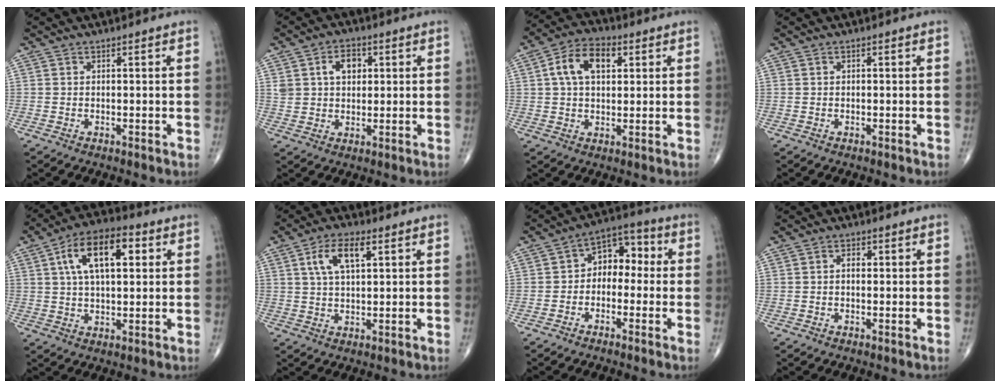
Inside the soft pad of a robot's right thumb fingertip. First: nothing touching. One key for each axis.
{"total": 7.0, "fx": 2.3, "fy": 4.9, "fz": 4.4, "tx": -0.047, "ty": 0.000, "tz": 0.038}
{"total": 9.8, "fx": 2.7, "fy": 5.9, "fz": 7.4, "tx": -0.123, "ty": 0.016, "tz": 0.040}
{"total": 0.0}
{"total": 14.3, "fx": 4.2, "fy": 7.0, "fz": 11.7, "tx": -0.189, "ty": 0.012, "tz": 0.066}
{"total": 7.7, "fx": 2.9, "fy": 3.4, "fz": 6.3, "tx": -0.119, "ty": 0.002, "tz": 0.053}
{"total": 8.4, "fx": -0.2, "fy": 6.0, "fz": 5.9, "tx": -0.049, "ty": 0.040, "tz": -0.022}
{"total": 1.9, "fx": 0.2, "fy": 1.2, "fz": 1.4, "tx": -0.019, "ty": 0.007, "tz": 0.001}